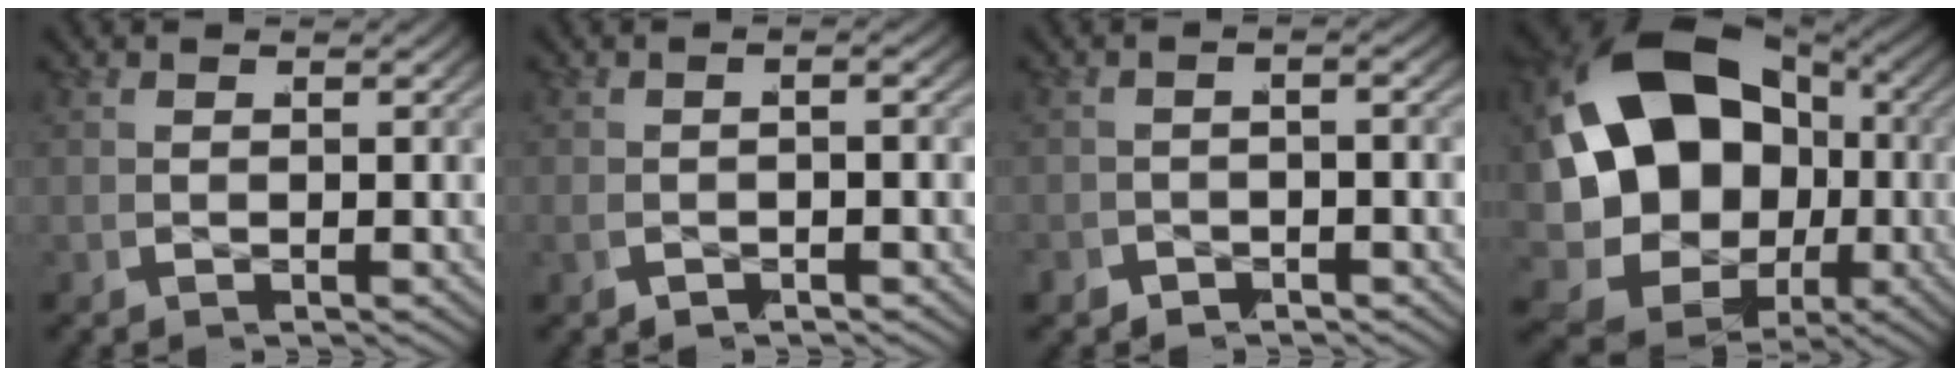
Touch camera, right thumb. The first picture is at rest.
{"total": 0.8, "force": [-0.8, 0.0, 0.2], "torque": [-0.014, 0.003, -0.019]}
{"total": 1.9, "force": [-1.8, 0.2, -0.3], "torque": [-0.007, -0.006, -0.033]}
{"total": 21.9, "force": [-1.5, 16.4, 14.3], "torque": [-0.333, -0.077, -0.004]}